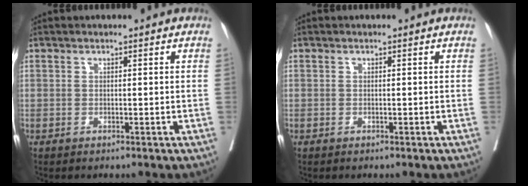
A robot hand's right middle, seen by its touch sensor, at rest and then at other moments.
{"total": 0.0}